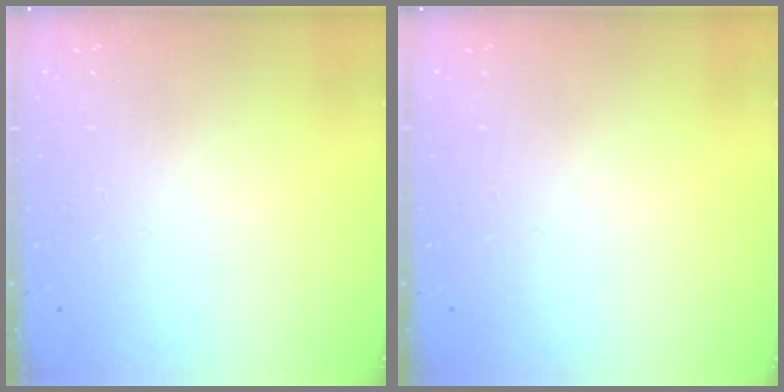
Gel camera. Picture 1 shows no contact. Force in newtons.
{"total": 0.0}